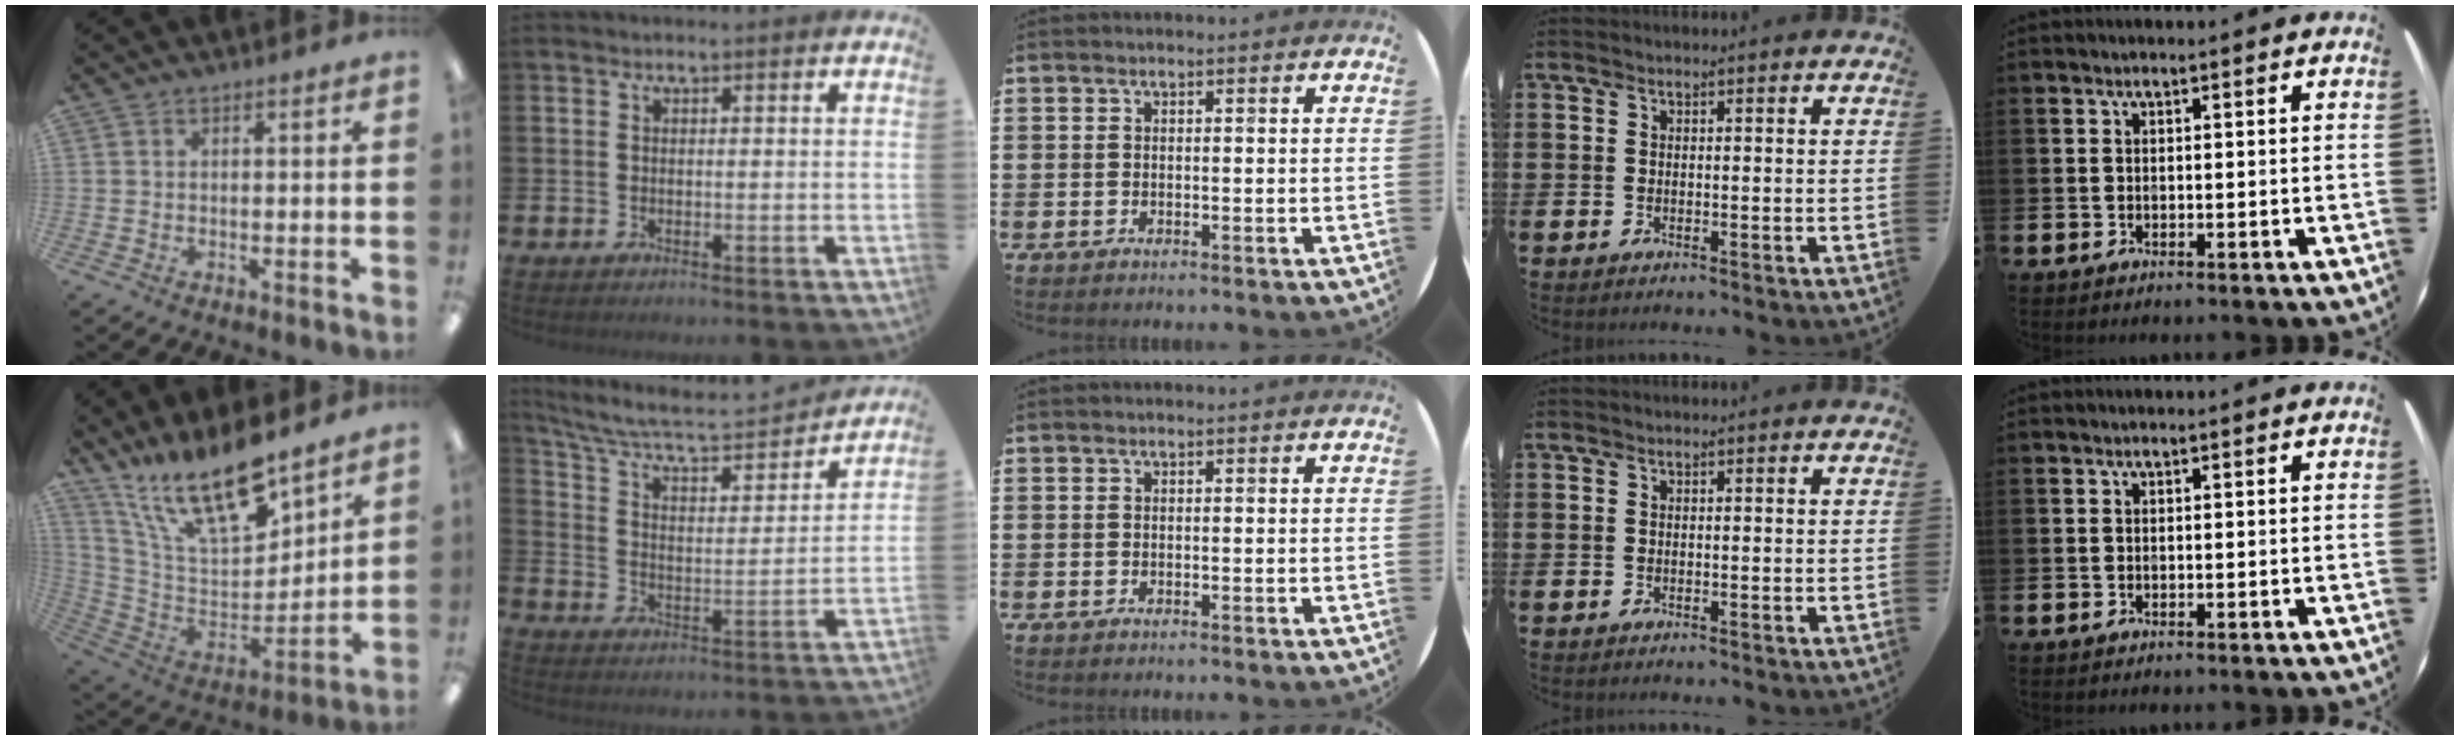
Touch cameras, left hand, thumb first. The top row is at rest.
{"thumb": {"total": 20.4, "force": [15.4, 6.9, 11.5], "torque": [-0.229, -0.102, 0.271]}, "index": {"total": 7.7, "force": [6.6, 2.0, 3.4], "torque": [-0.102, -0.045, 0.108]}}